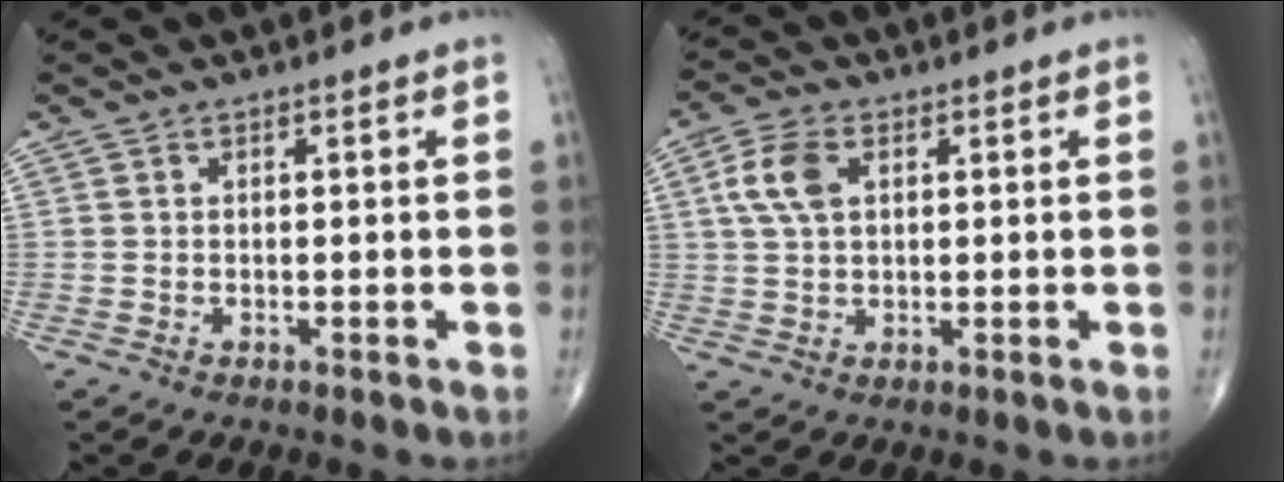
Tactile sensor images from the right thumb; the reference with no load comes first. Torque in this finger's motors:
{"motor_torque": [-0.04, -0.11, 0.71, 0.09, 0.07]}